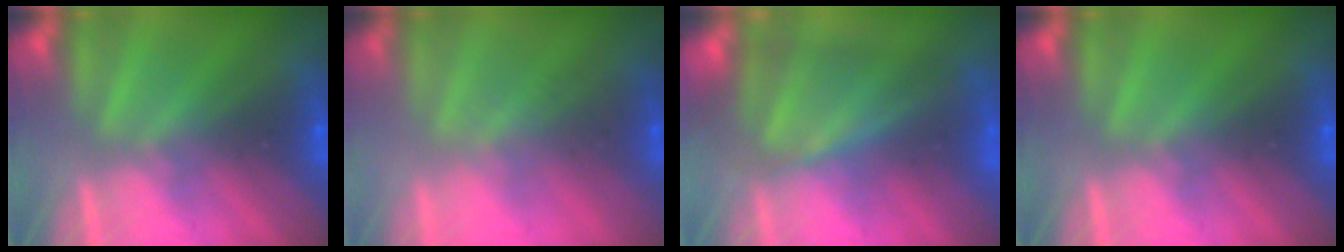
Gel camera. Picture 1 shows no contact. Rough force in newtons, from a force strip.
{"total": 2.3}
{"total": 4.7}
{"total": 0.0}